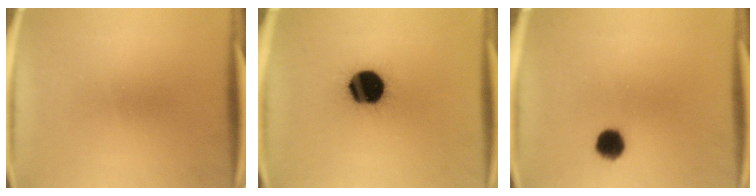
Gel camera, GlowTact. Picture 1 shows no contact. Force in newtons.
{"total": 18.3}
{"total": 5.1}